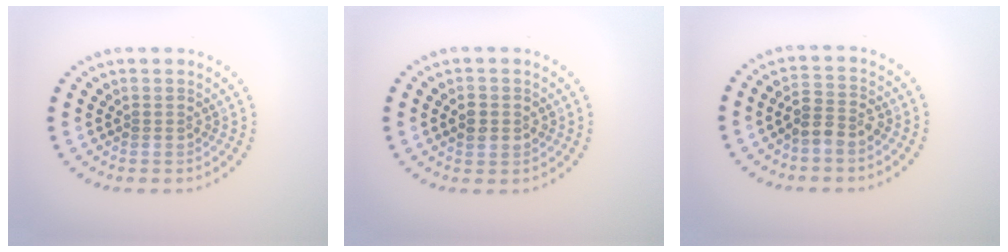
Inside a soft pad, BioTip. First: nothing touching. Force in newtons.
{"total": 1.8, "press": 1.8, "slide": 0.2}
{"total": 2.5, "press": 2.3, "slide": 0.9}